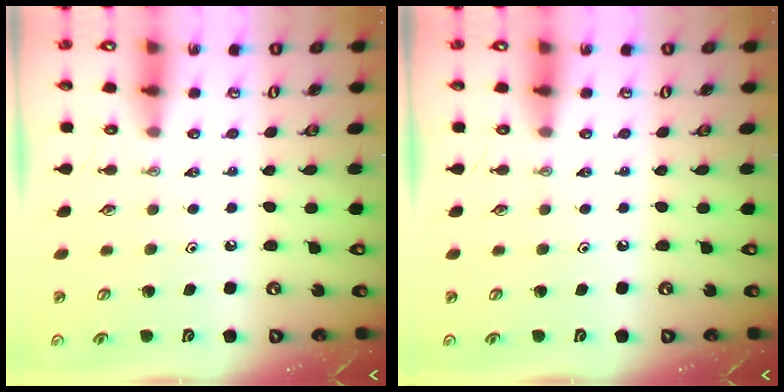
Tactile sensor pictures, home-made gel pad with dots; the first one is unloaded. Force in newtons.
{"total": 0.0}